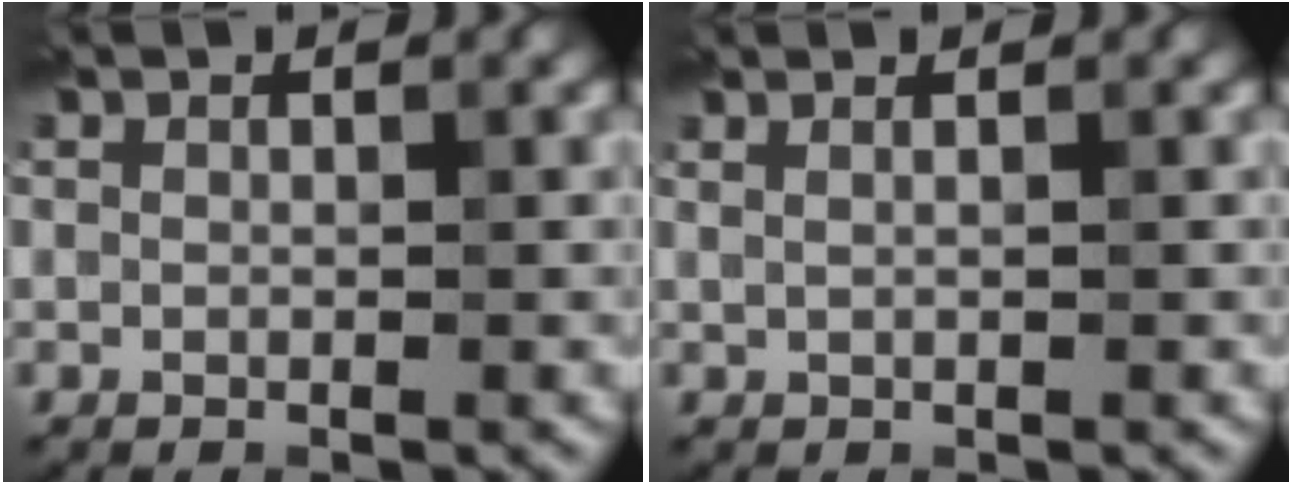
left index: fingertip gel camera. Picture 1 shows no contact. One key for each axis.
{"total": 0.8, "fx": 0.6, "fy": 0.1, "fz": 0.5, "tx": -0.008, "ty": 0.002, "tz": 0.005}